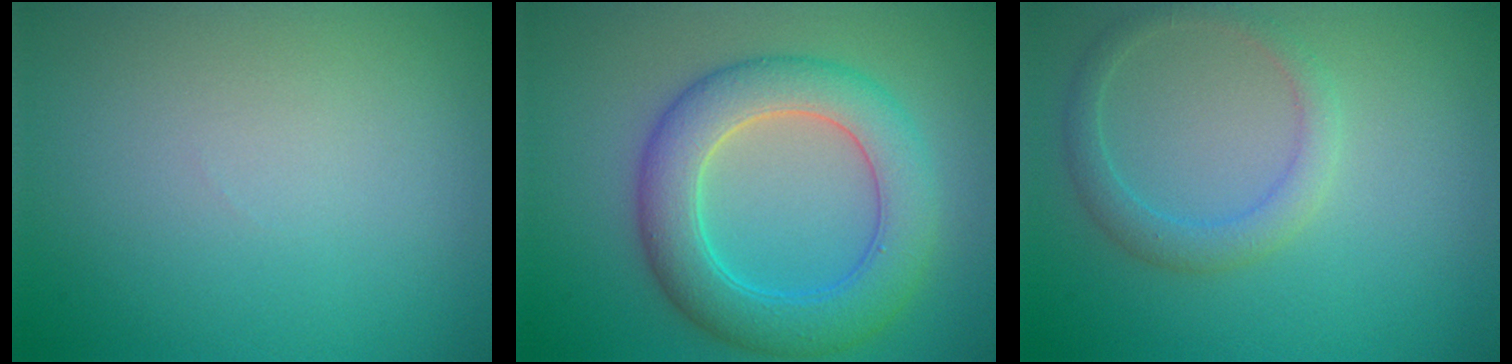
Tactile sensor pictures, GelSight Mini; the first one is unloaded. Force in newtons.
{"total": 6.5, "press": 6.5, "slide": 0.1}
{"total": 2.2, "press": 2.2, "slide": 0.1}